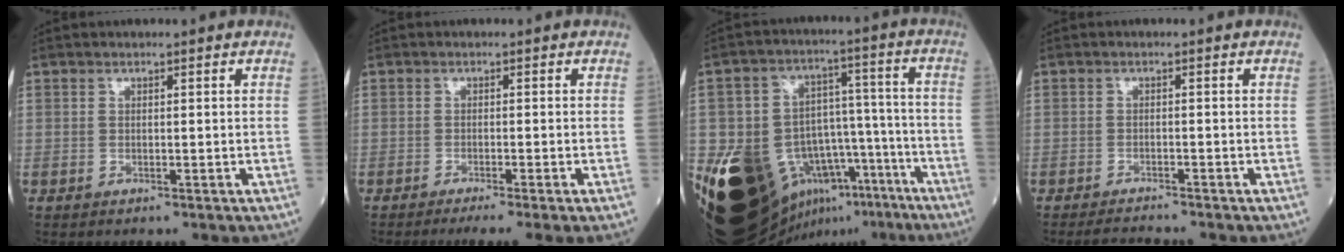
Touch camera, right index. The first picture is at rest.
{"total": 5.8, "force": [-4.4, -0.9, 3.6], "torque": [-0.038, -0.013, -0.066]}
{"total": 25.6, "force": [-14.3, 15.3, 14.8], "torque": [-0.258, 0.048, -0.207]}
{"total": 2.5, "force": [-2.4, -0.6, 0.2], "torque": [-0.010, -0.014, -0.040]}